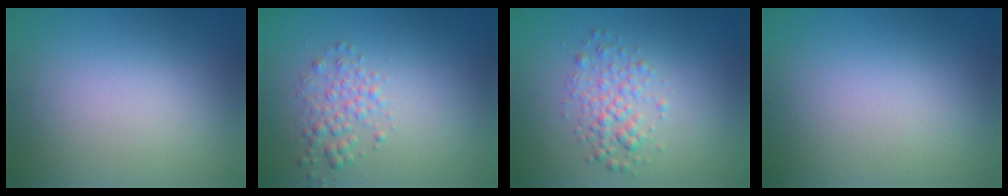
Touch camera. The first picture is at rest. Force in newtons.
{"total": 2.0, "press": 2.0, "slide": 0.1}
{"total": 2.5, "press": 2.5, "slide": 0.1}
{"total": 0.0}